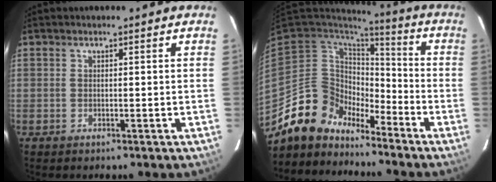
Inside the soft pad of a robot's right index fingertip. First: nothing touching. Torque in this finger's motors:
{"motor_torque": [1.07, -1.07, 0.54, 0.00]}